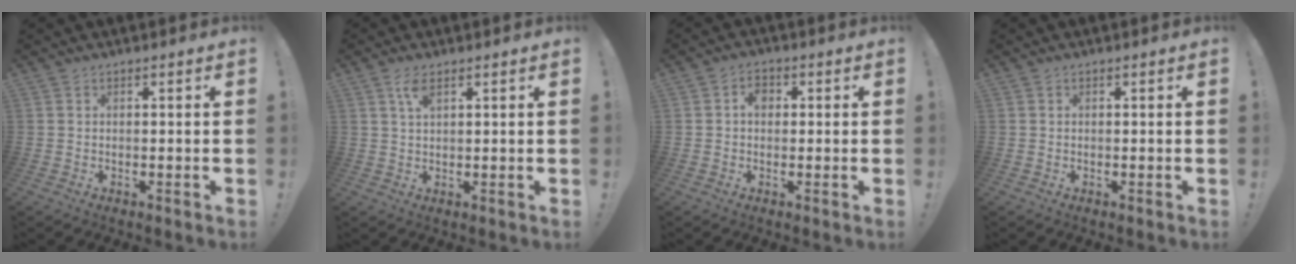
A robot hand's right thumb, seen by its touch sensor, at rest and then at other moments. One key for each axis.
{"total": 3.7, "fx": 1.9, "fy": 1.3, "fz": 2.9, "tx": -0.053, "ty": -0.002, "tz": 0.032}
{"total": 3.7, "fx": 0.4, "fy": 2.7, "fz": 2.5, "tx": -0.039, "ty": 0.006, "tz": 0.004}
{"total": 0.0}